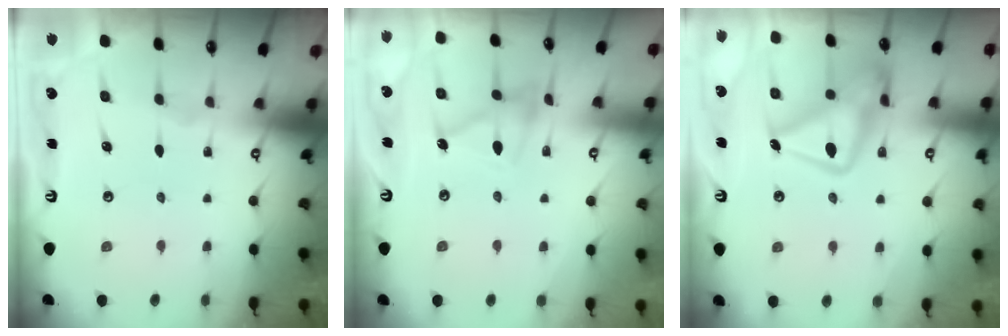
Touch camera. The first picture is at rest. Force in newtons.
{"total": 11.4, "press": 11.4, "slide": 0.7}
{"total": 17.6, "press": 17.6, "slide": 1.4}